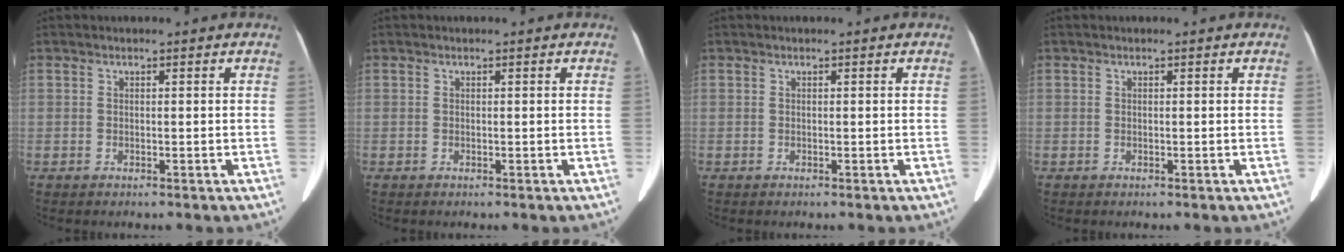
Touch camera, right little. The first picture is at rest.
{"total": 0.0}
{"total": 0.0}
{"total": 0.0}